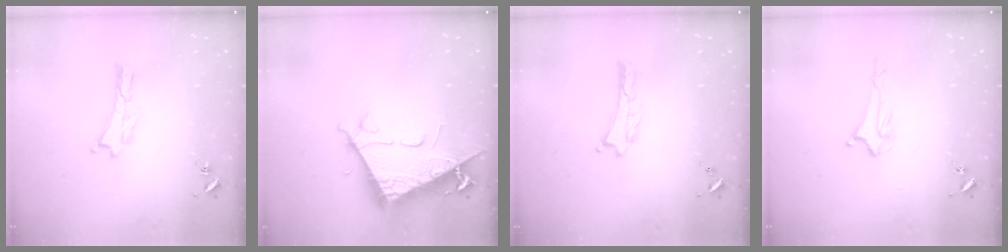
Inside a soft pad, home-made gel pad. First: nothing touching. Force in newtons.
{"total": 8.8, "press": 8.8, "slide": 1.1}
{"total": 0.0}
{"total": 2.1, "press": 2.0, "slide": 0.4}